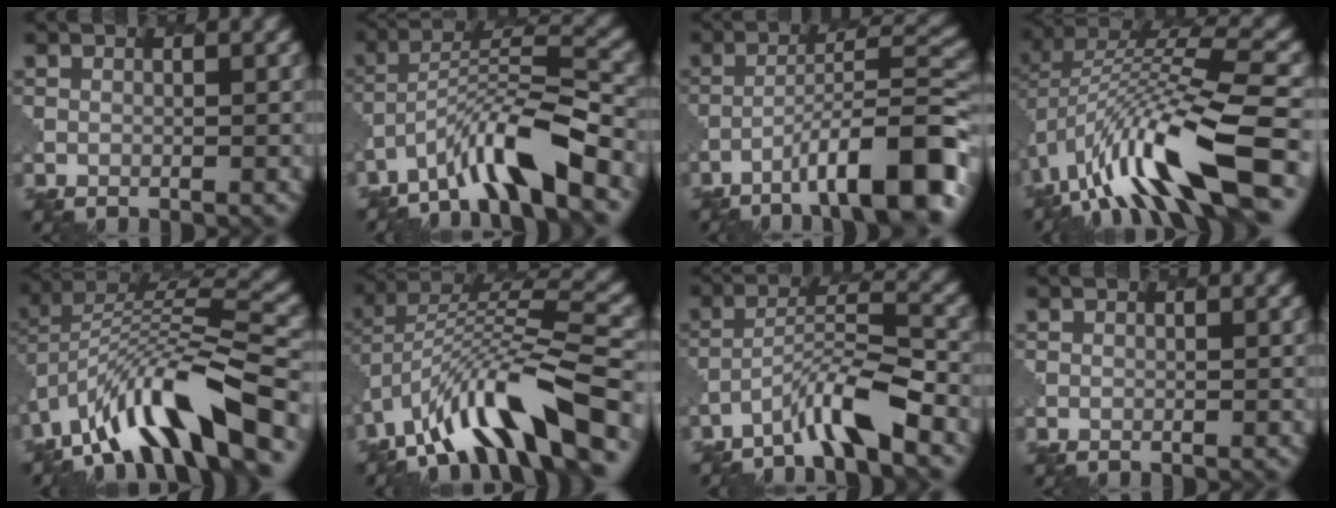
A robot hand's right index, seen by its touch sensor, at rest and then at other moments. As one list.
[{"total": 8.0, "force": [-5.4, 1.3, 5.7], "torque": [-0.094, 0.011, -0.102]}, {"total": 10.8, "force": [-6.5, 2.0, 8.3], "torque": [-0.125, 0.020, -0.101]}, {"total": 11.9, "force": [-4.1, 4.0, 10.4], "torque": [-0.191, 0.016, -0.068]}, {"total": 11.3, "force": [-6.5, 3.2, 8.7], "torque": [-0.141, 0.021, -0.116]}, {"total": 11.3, "force": [-6.2, 3.1, 8.9], "torque": [-0.146, 0.022, -0.111]}, {"total": 5.3, "force": [-3.9, 0.5, 3.6], "torque": [-0.061, 0.010, -0.075]}, {"total": 0.0}]